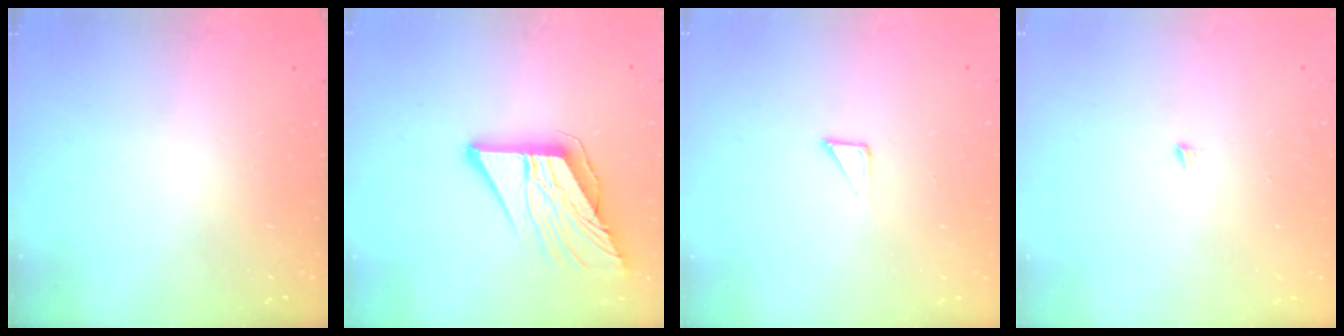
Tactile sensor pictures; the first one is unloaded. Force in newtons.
{"total": 11.3, "press": 11.2, "slide": 1.5}
{"total": 2.3, "press": 2.3, "slide": 0.1}
{"total": 3.9, "press": 3.9, "slide": 0.3}